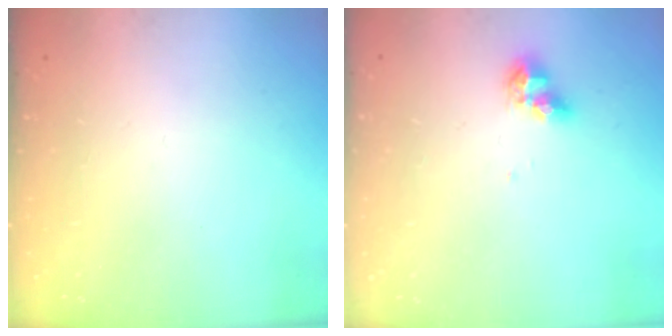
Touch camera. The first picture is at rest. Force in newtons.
{"total": 6.7, "press": 6.7, "slide": 0.2}